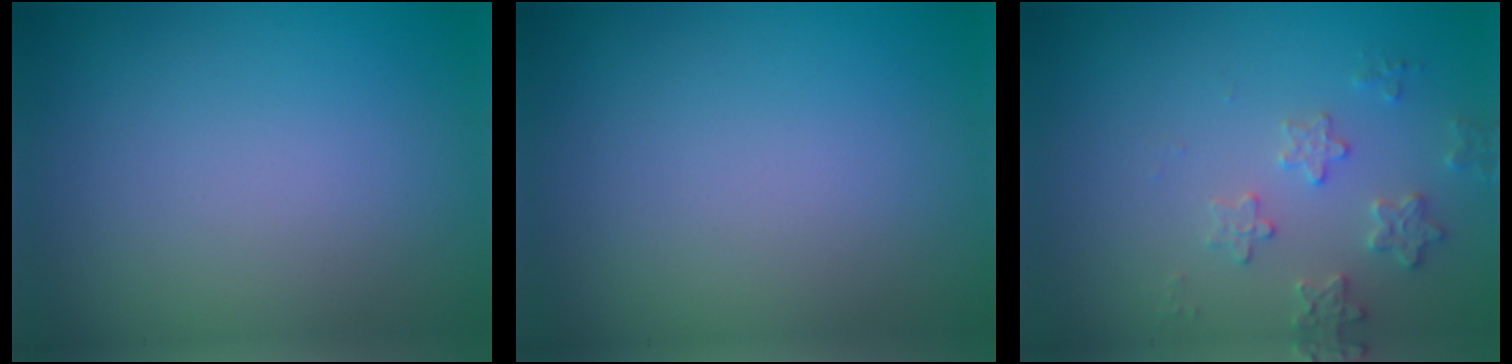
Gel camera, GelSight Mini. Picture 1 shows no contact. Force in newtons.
{"total": 0.0}
{"total": 2.5, "press": 2.4, "slide": 0.6}